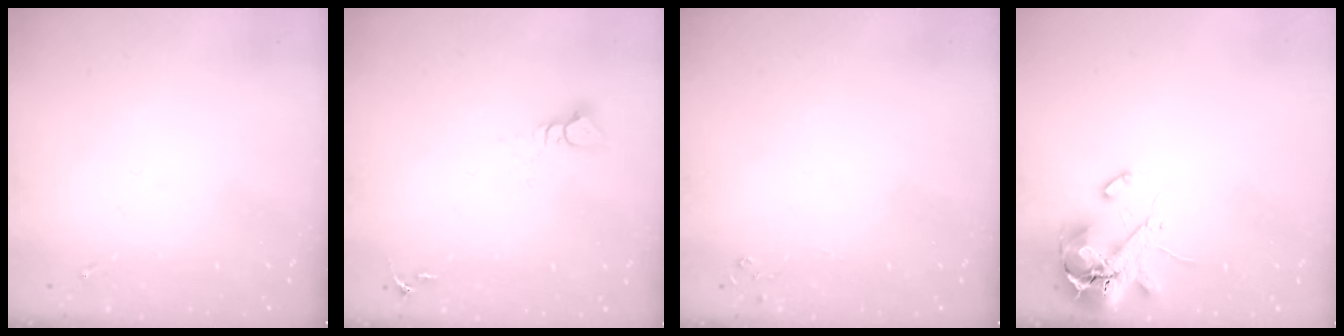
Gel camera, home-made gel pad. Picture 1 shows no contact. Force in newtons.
{"total": 3.3, "press": 3.3, "slide": 0.3}
{"total": 2.7, "press": 2.7, "slide": 0.3}
{"total": 12.2, "press": 12.0, "slide": 1.8}